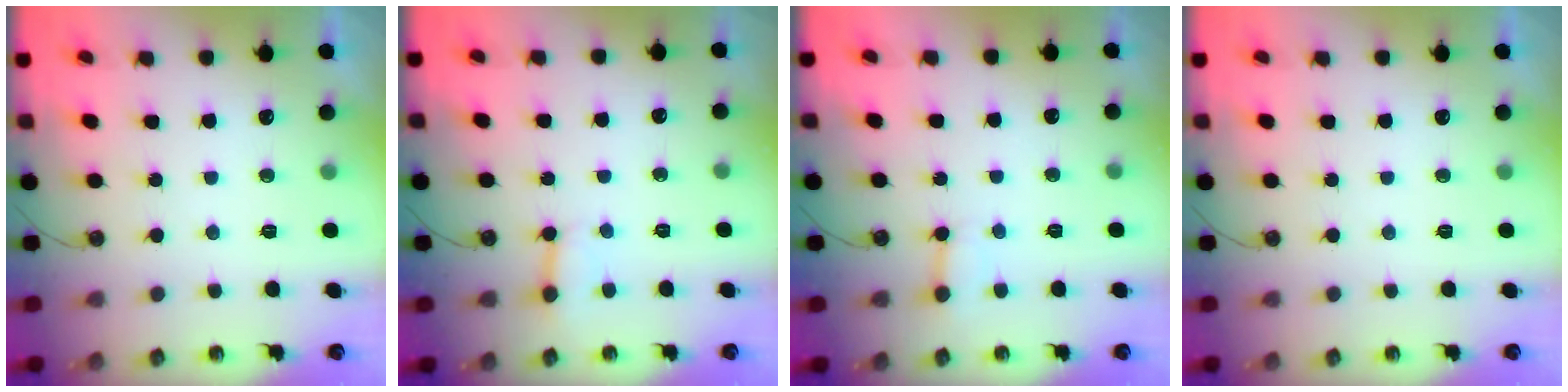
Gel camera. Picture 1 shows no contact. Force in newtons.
{"total": 3.0, "press": 3.0, "slide": 0.3}
{"total": 4.2, "press": 4.2, "slide": 0.3}
{"total": 0.0}